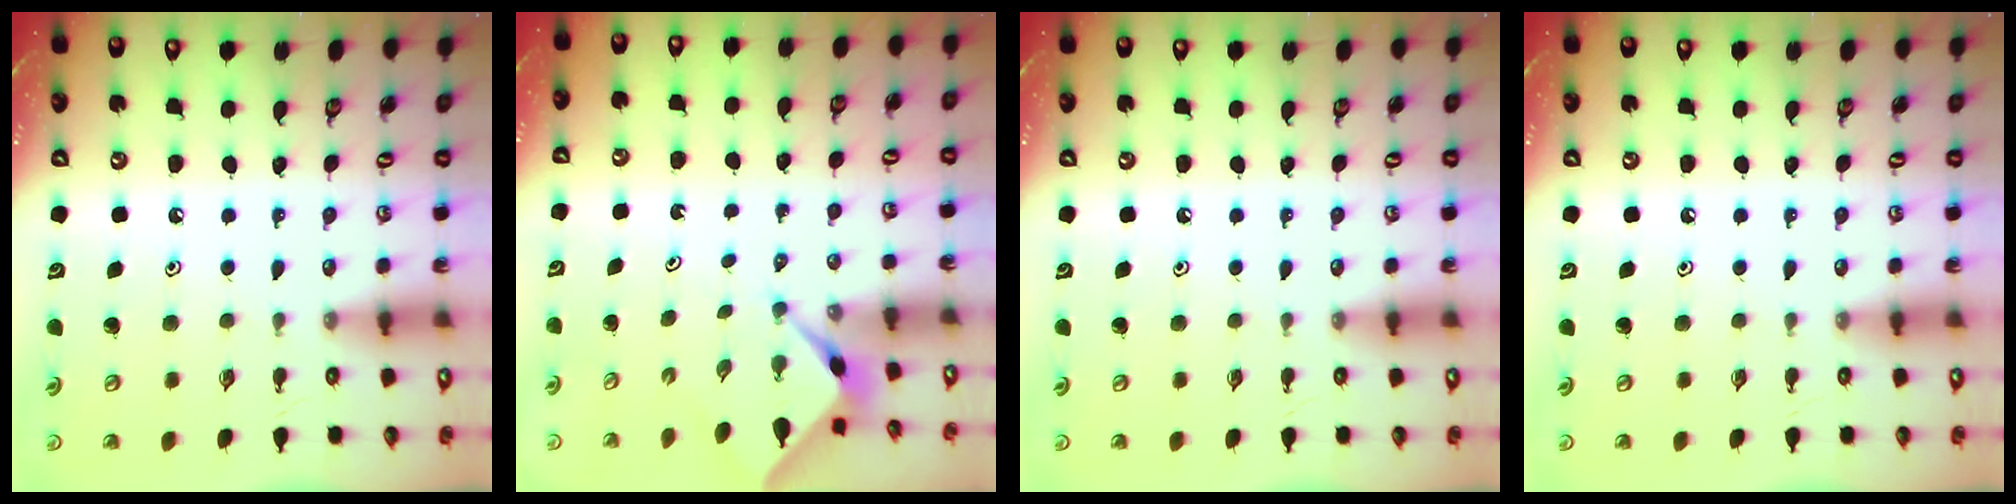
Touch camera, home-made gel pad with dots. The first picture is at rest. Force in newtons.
{"total": 2.3, "press": 2.3, "slide": 0.3}
{"total": 0.0}
{"total": 0.0}